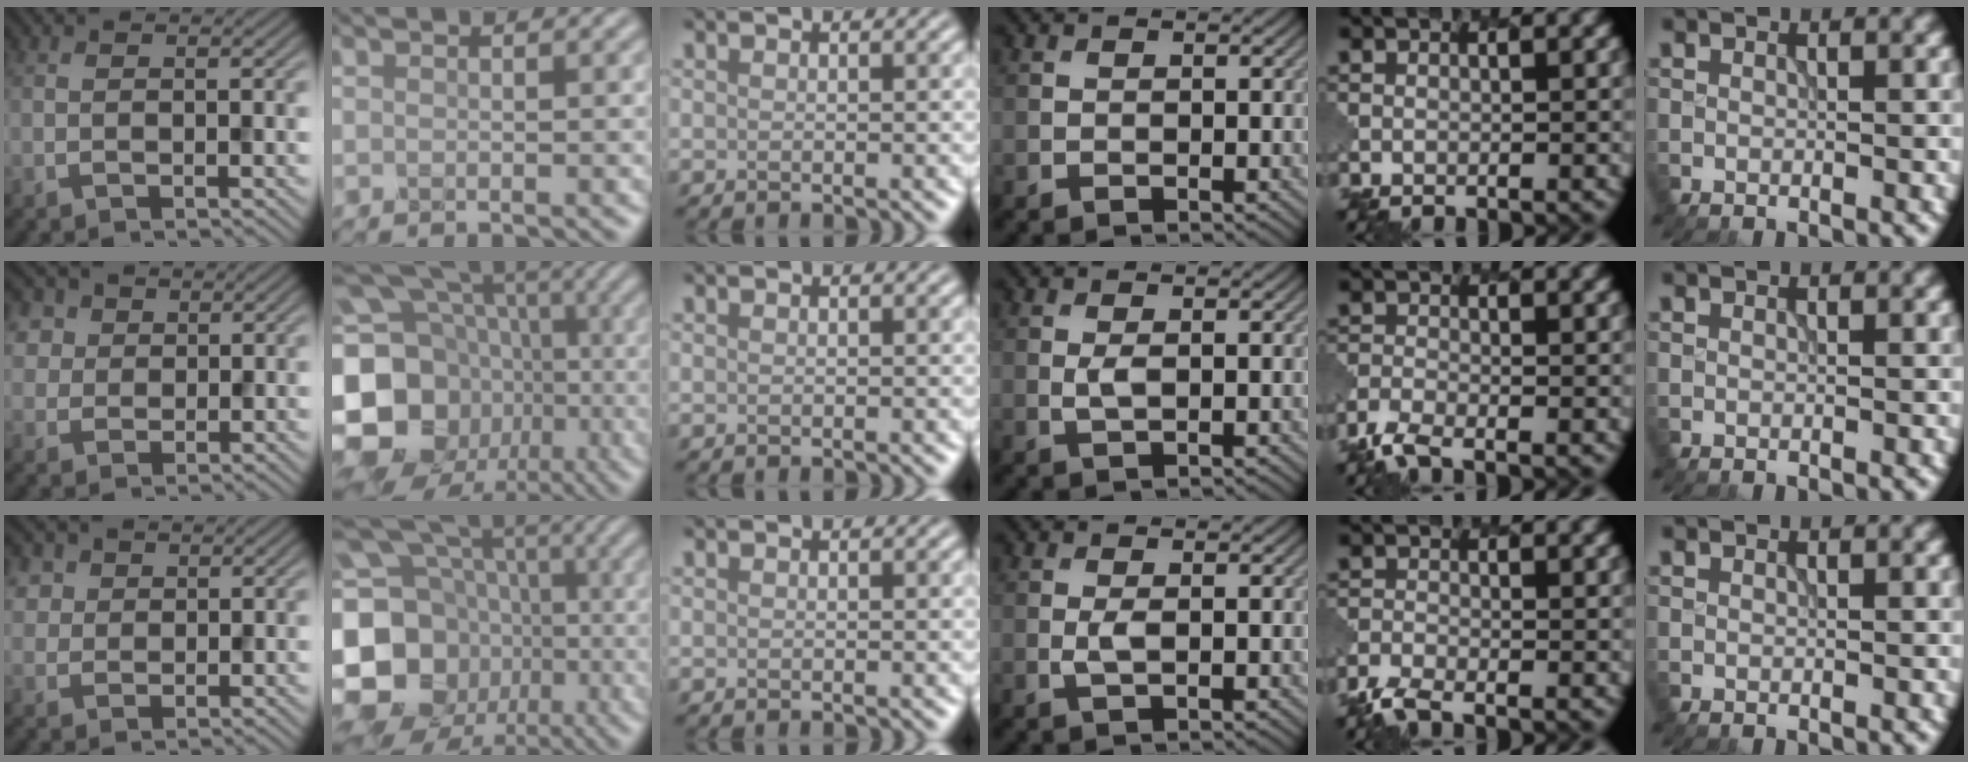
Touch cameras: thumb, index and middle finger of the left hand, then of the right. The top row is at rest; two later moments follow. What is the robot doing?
{"motion": "extract", "object": "pen bag"}